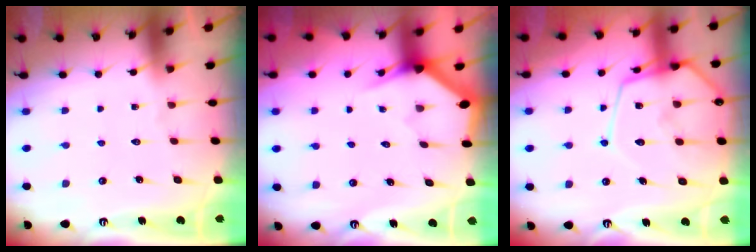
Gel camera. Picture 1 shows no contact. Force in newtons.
{"total": 3.0, "press": 3.0, "slide": 0.2}
{"total": 15.3, "press": 15.2, "slide": 1.5}